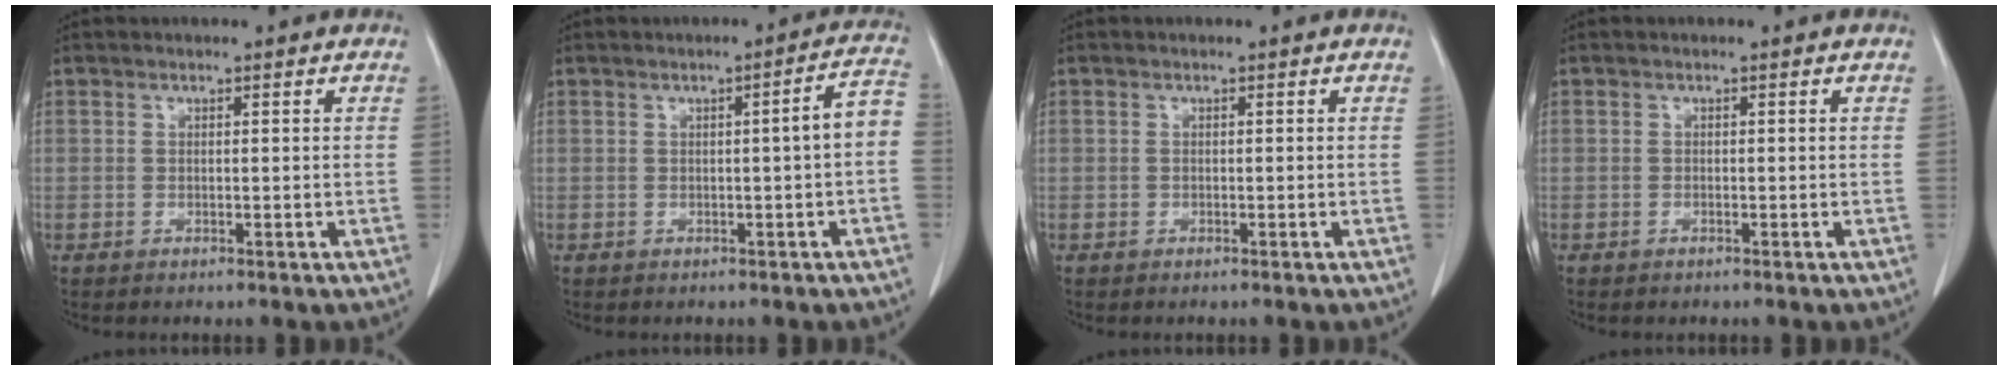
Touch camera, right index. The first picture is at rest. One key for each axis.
{"total": 4.6, "fx": -0.5, "fy": -0.1, "fz": 4.5, "tx": -0.055, "ty": 0.013, "tz": -0.008}
{"total": 0.0}
{"total": 0.0}